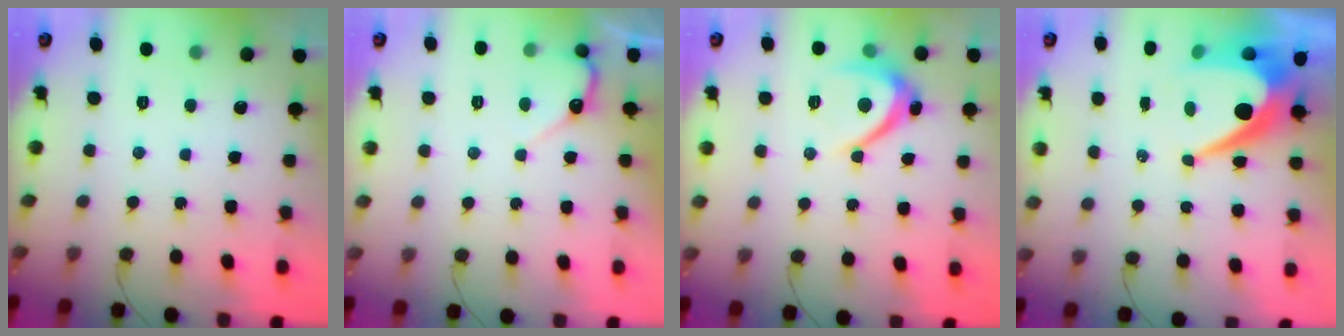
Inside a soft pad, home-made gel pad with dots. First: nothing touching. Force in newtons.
{"total": 5.3, "press": 5.2, "slide": 0.5}
{"total": 6.9, "press": 6.9, "slide": 0.7}
{"total": 10.6, "press": 10.6, "slide": 0.8}